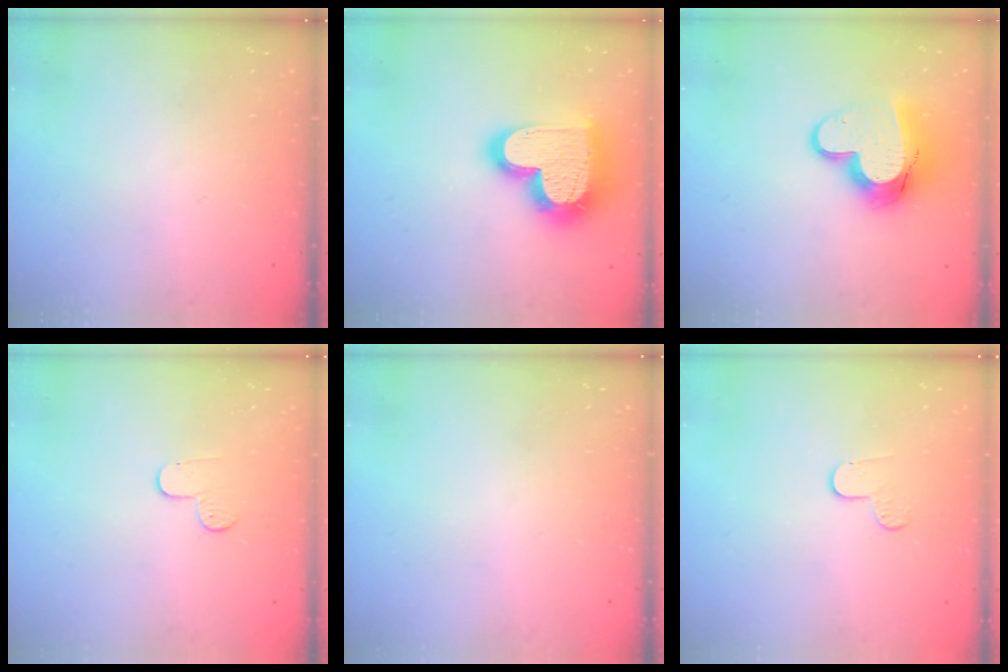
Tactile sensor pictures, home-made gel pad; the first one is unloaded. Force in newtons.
{"total": 23.3, "press": 23.2, "slide": 1.9}
{"total": 13.7, "press": 13.7, "slide": 1.3}
{"total": 5.9, "press": 5.9, "slide": 0.5}
{"total": 0.0}
{"total": 3.8, "press": 3.8, "slide": 0.3}